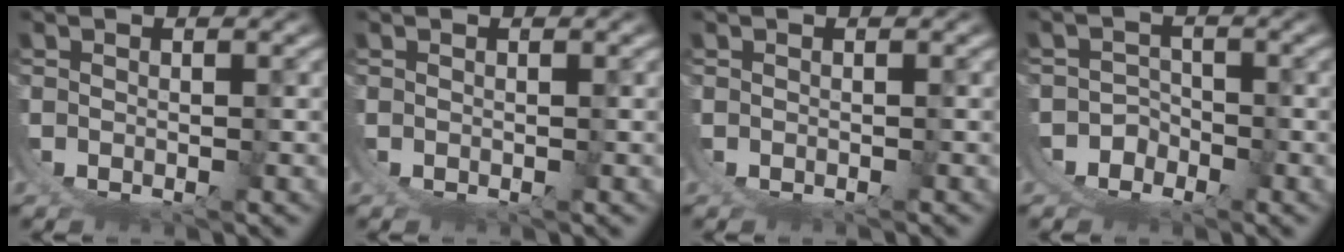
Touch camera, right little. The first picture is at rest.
{"total": 0.0}
{"total": 0.0}
{"total": 5.7, "force": [-1.4, 5.1, 2.1], "torque": [-0.068, -0.015, -0.026]}